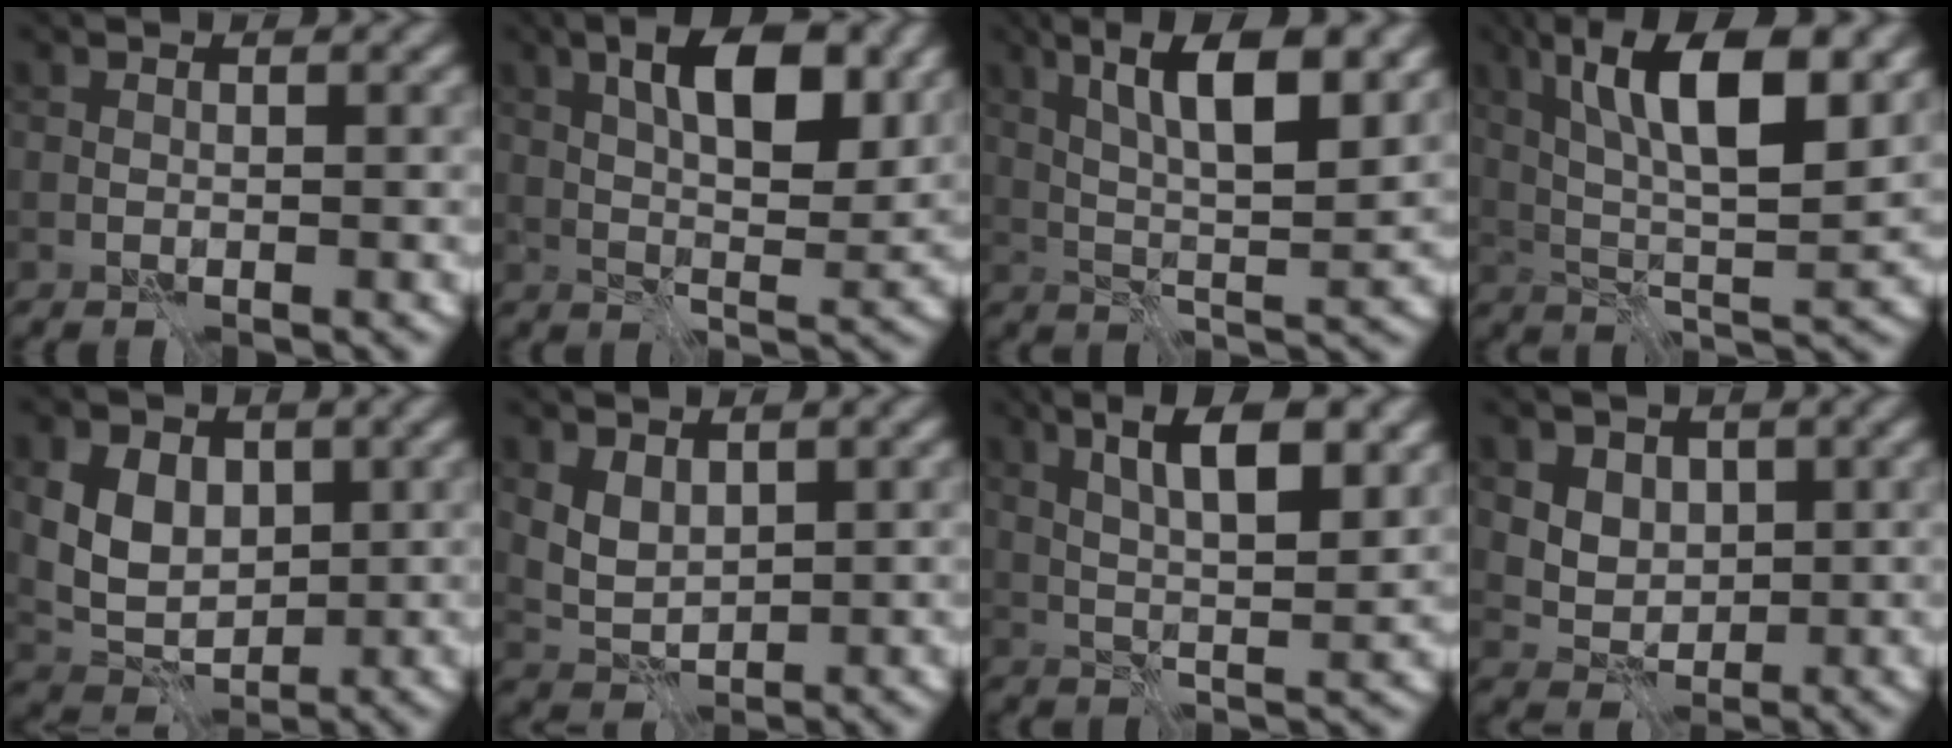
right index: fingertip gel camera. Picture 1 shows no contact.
{"total": 7.9, "force": [2.8, 3.2, 6.7], "torque": [-0.104, 0.003, 0.044]}
{"total": 9.0, "force": [3.5, 2.6, 7.9], "torque": [-0.135, 0.003, 0.061]}
{"total": 11.0, "force": [4.0, 3.7, 9.6], "torque": [-0.166, 0.006, 0.068]}
{"total": 4.8, "force": [1.0, 3.6, 3.0], "torque": [-0.062, -0.005, 0.016]}
{"total": 2.8, "force": [1.2, 1.8, 1.7], "torque": [-0.039, -0.006, 0.028]}
{"total": 7.5, "force": [3.0, 2.2, 6.5], "torque": [-0.107, 0.003, 0.054]}
{"total": 5.5, "force": [2.3, 4.2, 2.6], "torque": [-0.051, 0.004, 0.043]}